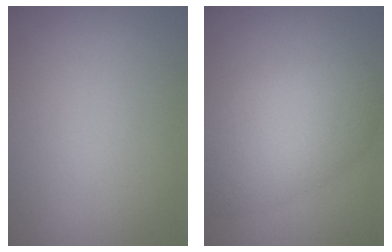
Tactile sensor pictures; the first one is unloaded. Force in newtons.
{"total": 6.8, "press": 6.8, "slide": 0.3}